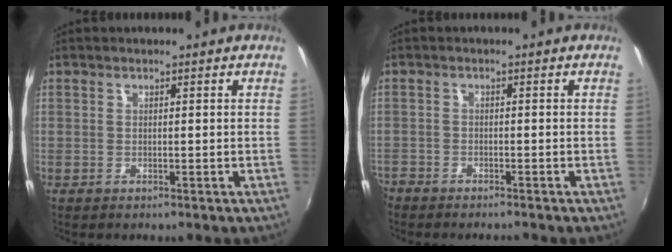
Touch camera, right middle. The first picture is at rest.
{"total": 3.9, "force": [-3.5, 1.3, 0.9], "torque": [-0.041, -0.014, -0.069]}